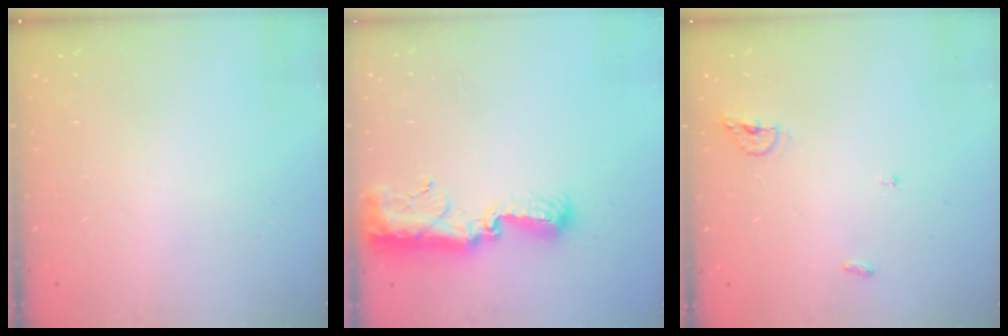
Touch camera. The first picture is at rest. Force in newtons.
{"total": 11.5, "press": 11.4, "slide": 0.9}
{"total": 4.4, "press": 4.3, "slide": 1.0}